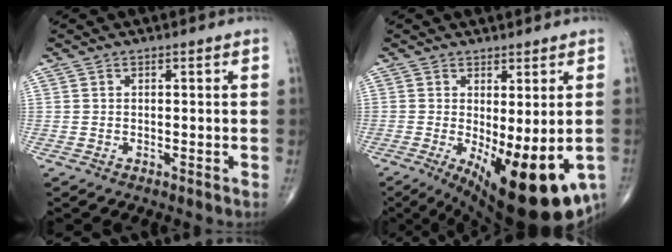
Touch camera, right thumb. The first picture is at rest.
{"total": 18.8, "force": [-5.7, 6.9, 16.6], "torque": [-0.207, -0.030, -0.063]}